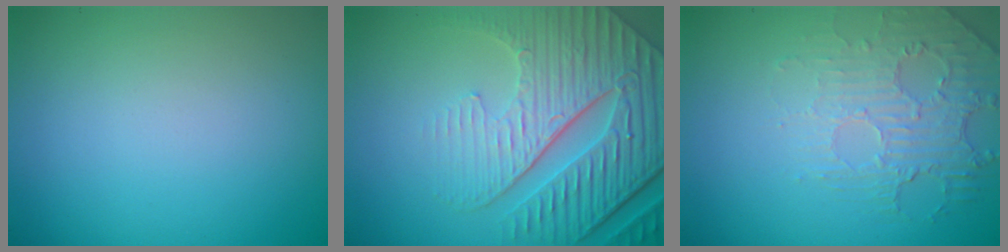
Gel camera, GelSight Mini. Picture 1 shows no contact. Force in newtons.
{"total": 8.5, "press": 6.3, "slide": 5.8}
{"total": 2.3, "press": 1.5, "slide": 1.7}